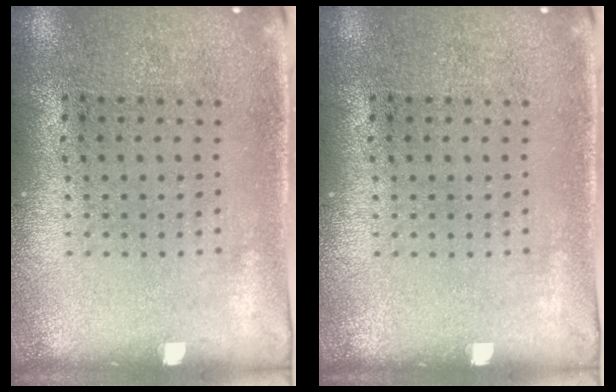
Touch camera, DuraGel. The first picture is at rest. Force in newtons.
{"total": 0.0}